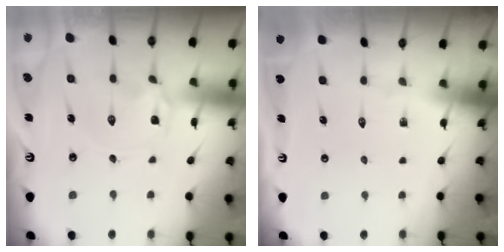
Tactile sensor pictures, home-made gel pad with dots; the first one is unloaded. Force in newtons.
{"total": 0.0}